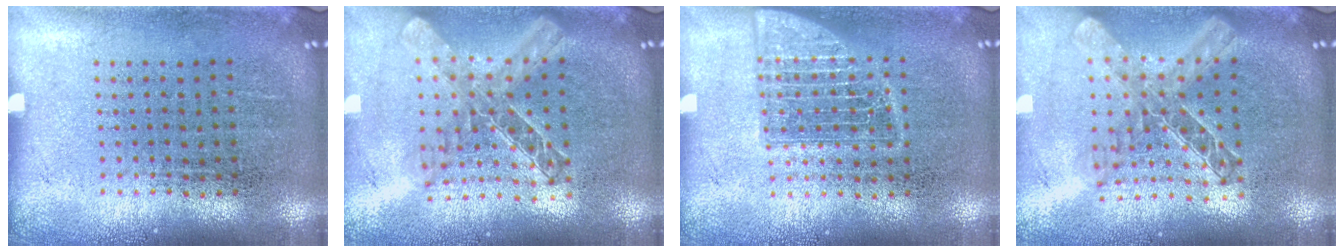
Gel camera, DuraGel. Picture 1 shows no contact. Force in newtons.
{"total": 1.9, "press": 1.6, "slide": 1.0}
{"total": 2.5, "press": 2.4, "slide": 0.3}
{"total": 1.9, "press": 1.6, "slide": 1.0}